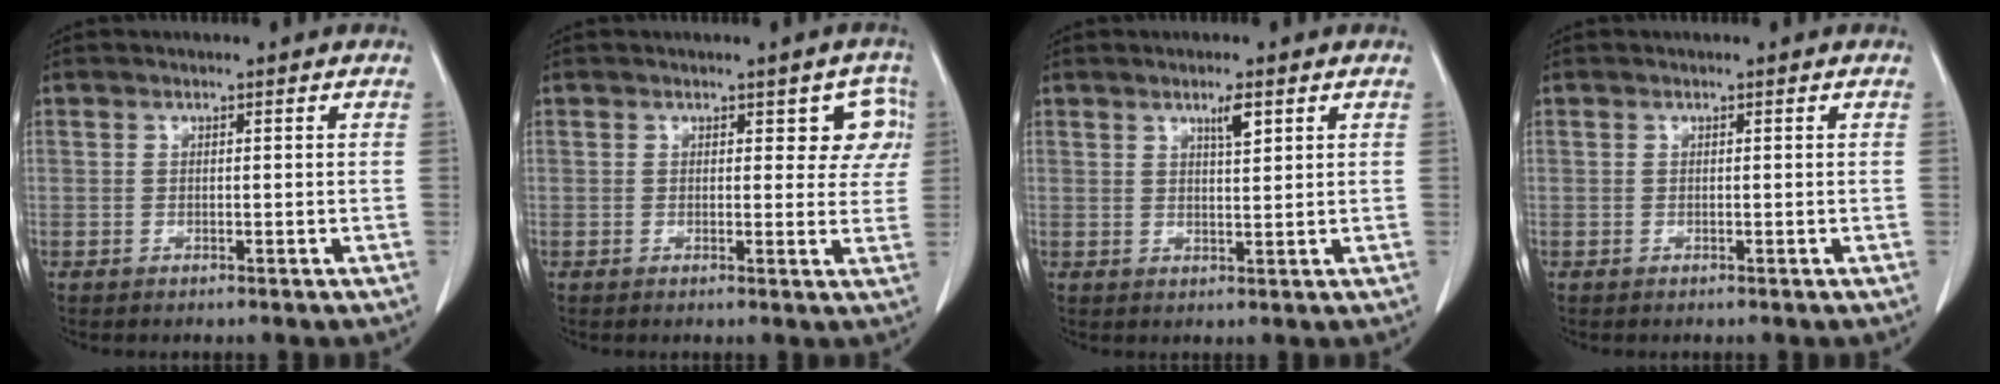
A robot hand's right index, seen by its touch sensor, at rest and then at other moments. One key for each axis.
{"total": 4.8, "fx": 1.9, "fy": 2.8, "fz": 3.5, "tx": -0.014, "ty": 0.007, "tz": 0.014}
{"total": 2.7, "fx": 1.6, "fy": 0.3, "fz": 2.2, "tx": -0.042, "ty": -0.004, "tz": 0.027}
{"total": 0.0}